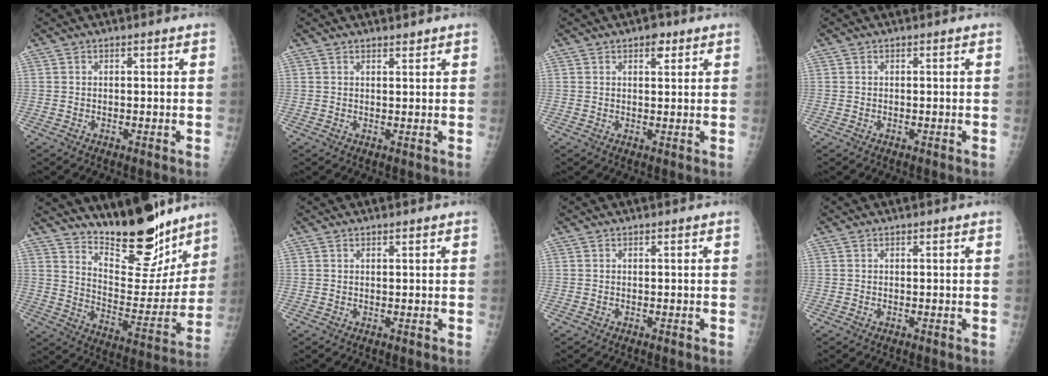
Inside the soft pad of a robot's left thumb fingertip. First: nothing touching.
{"total": 1.0, "force": [1.0, 0.2, 0.3], "torque": [-0.001, -0.008, 0.015]}
{"total": 2.6, "force": [1.6, 1.4, 1.6], "torque": [-0.010, -0.006, 0.021]}
{"total": 0.0}
{"total": 19.6, "force": [15.8, 6.5, 9.6], "torque": [-0.090, -0.120, 0.248]}
{"total": 0.6, "force": [0.4, 0.2, 0.4], "torque": [-0.006, -0.002, 0.007]}
{"total": 0.0}
{"total": 0.0}